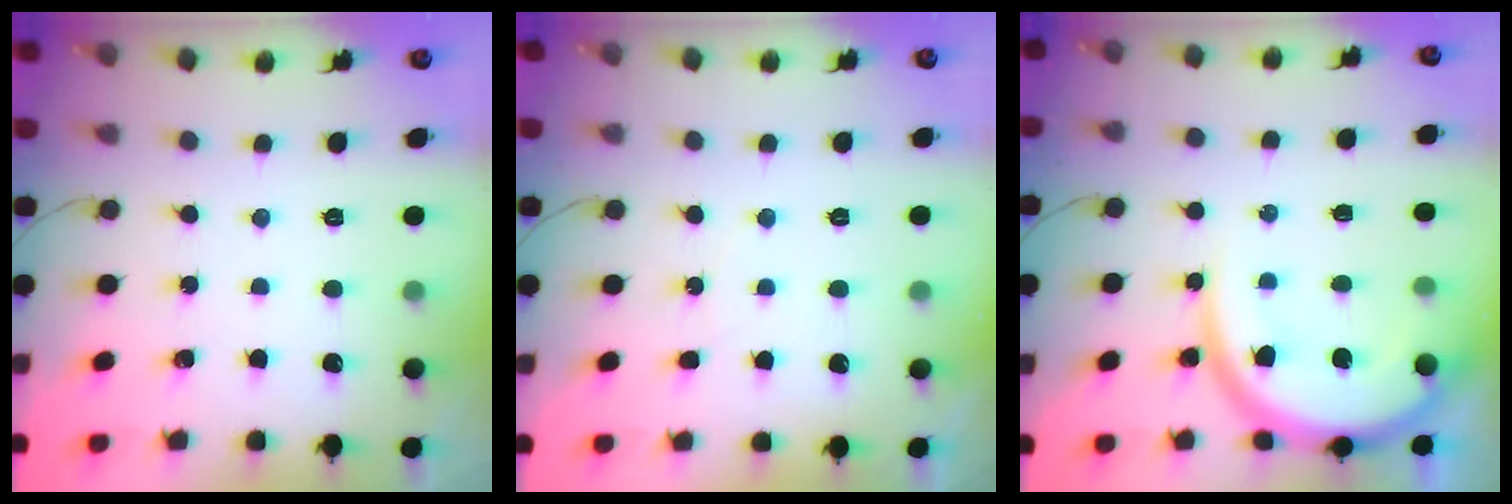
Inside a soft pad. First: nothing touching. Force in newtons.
{"total": 5.0, "press": 5.0, "slide": 0.4}
{"total": 13.9, "press": 13.8, "slide": 1.5}